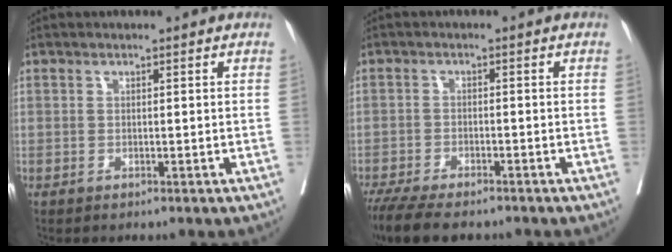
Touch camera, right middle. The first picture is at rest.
{"total": 10.3, "force": [-8.4, 2.8, 5.3], "torque": [-0.084, -0.016, -0.132]}